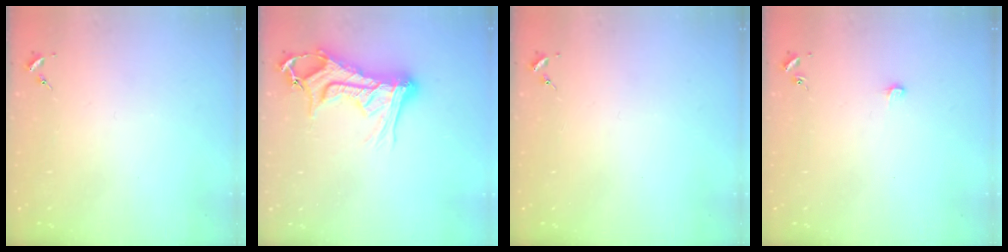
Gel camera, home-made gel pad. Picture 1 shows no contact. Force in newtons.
{"total": 17.4, "press": 17.3, "slide": 1.7}
{"total": 0.0}
{"total": 4.4, "press": 4.3, "slide": 0.4}